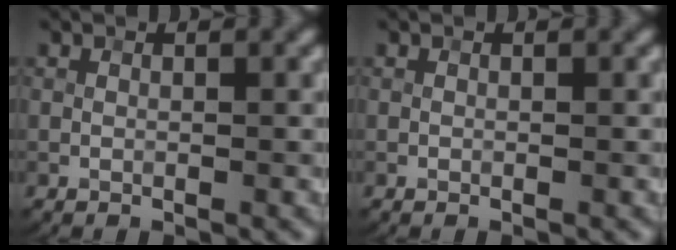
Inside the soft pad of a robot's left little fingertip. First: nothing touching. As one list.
[{"total": 0.0}]